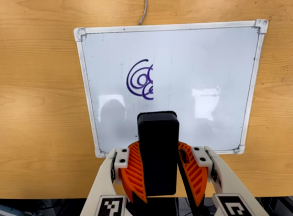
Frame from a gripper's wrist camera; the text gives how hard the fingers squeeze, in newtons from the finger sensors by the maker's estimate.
{"total": 9.6, "left": 9.8, "right": 9.4}